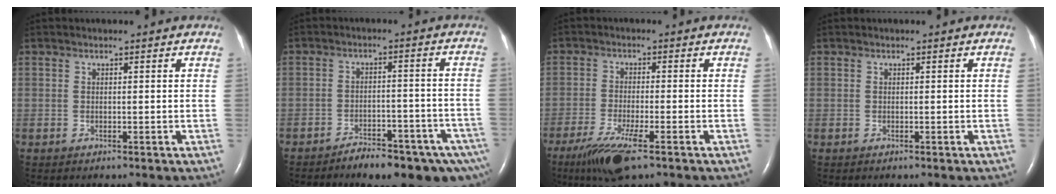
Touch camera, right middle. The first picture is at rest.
{"total": 12.3, "force": [-9.3, 3.7, 7.1], "torque": [-0.064, 0.023, -0.126]}
{"total": 7.6, "force": [-4.9, 0.8, 5.8], "torque": [-0.114, -0.021, -0.085]}
{"total": 0.0}